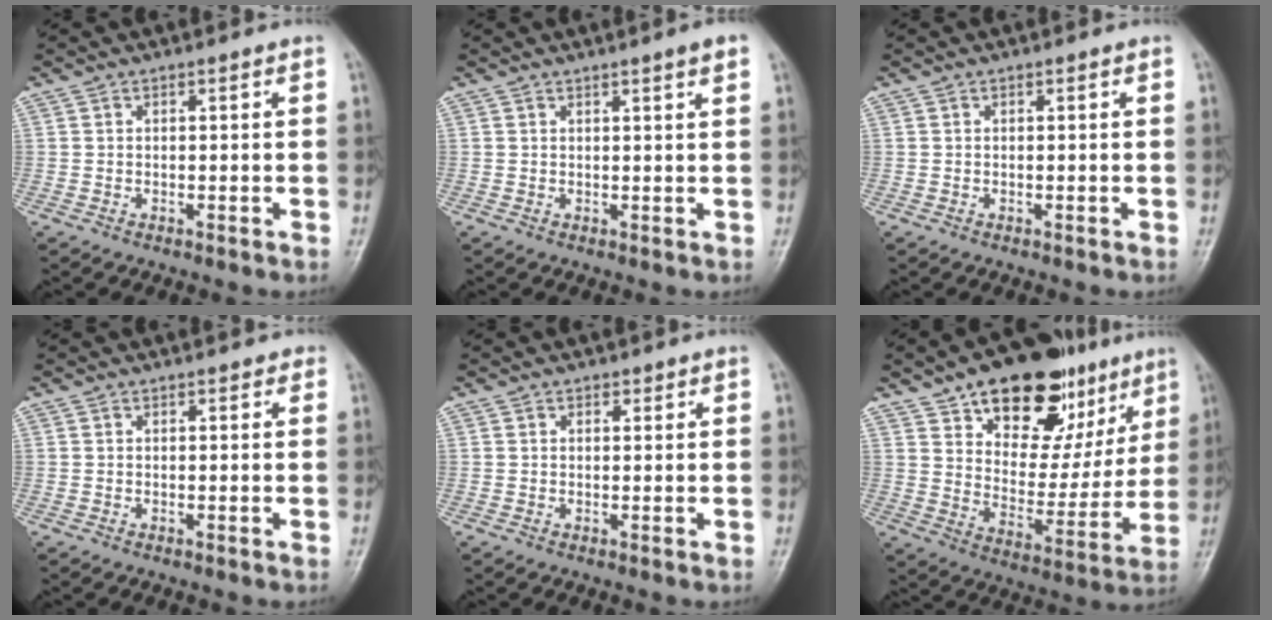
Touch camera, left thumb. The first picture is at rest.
{"total": 3.2, "force": [2.2, 0.2, 2.3], "torque": [-0.026, -0.004, 0.027]}
{"total": 0.0}
{"total": 1.1, "force": [0.7, 0.7, 0.2], "torque": [0.010, -0.002, 0.003]}
{"total": 1.1, "force": [0.8, 0.8, 0.2], "torque": [0.007, -0.005, 0.008]}
{"total": 23.3, "force": [13.2, 13.2, 13.8], "torque": [-0.149, -0.036, 0.210]}